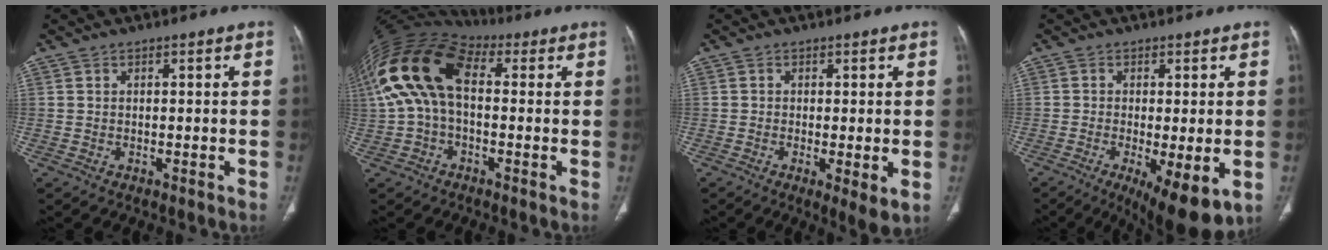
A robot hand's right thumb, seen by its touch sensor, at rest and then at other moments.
{"total": 16.7, "force": [2.5, 9.7, 13.4], "torque": [-0.275, 0.045, 0.037]}
{"total": 4.9, "force": [-1.0, 1.2, 4.7], "torque": [-0.081, -0.017, -0.019]}
{"total": 11.5, "force": [-3.9, 3.5, 10.2], "torque": [-0.158, -0.019, -0.053]}